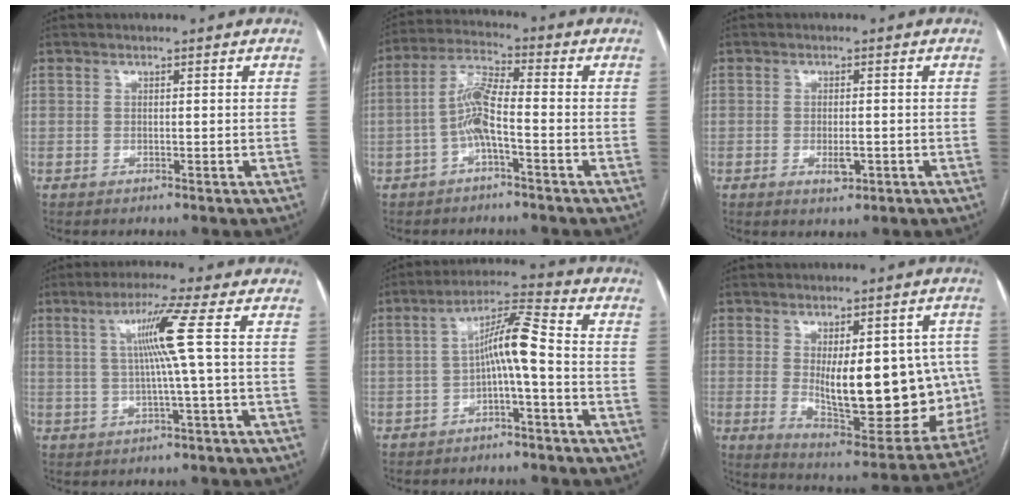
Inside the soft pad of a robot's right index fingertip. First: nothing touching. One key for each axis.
{"total": 6.7, "fx": -1.8, "fy": 1.1, "fz": 6.3, "tx": -0.132, "ty": 0.018, "tz": -0.038}
{"total": 2.5, "fx": -0.8, "fy": 1.1, "fz": 2.1, "tx": -0.037, "ty": 0.001, "tz": -0.005}
{"total": 7.0, "fx": 1.2, "fy": -2.0, "fz": 6.6, "tx": -0.121, "ty": 0.008, "tz": 0.029}
{"total": 7.4, "fx": -1.4, "fy": 0.3, "fz": 7.2, "tx": -0.128, "ty": 0.028, "tz": -0.025}
{"total": 19.8, "fx": -0.3, "fy": 7.4, "fz": 18.3, "tx": -0.229, "ty": 0.001, "tz": 0.023}